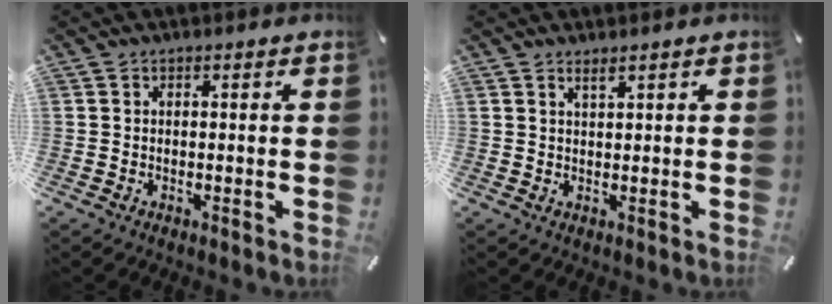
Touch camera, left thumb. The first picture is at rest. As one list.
[{"total": 1.5, "force": [1.2, 0.3, 0.9], "torque": [-0.019, -0.001, 0.021]}]